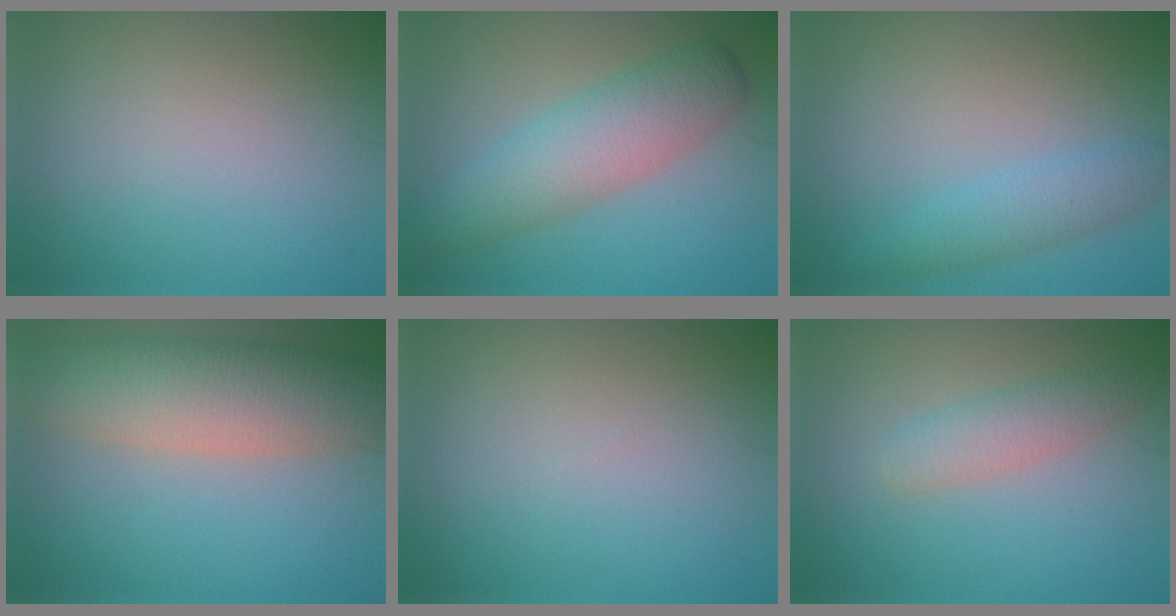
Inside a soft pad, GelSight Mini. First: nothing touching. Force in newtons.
{"total": 5.8, "press": 5.8, "slide": 0.1}
{"total": 2.7, "press": 2.7, "slide": 0.1}
{"total": 8.1, "press": 8.1, "slide": 0.7}
{"total": 0.0}
{"total": 2.7, "press": 2.7, "slide": 0.1}